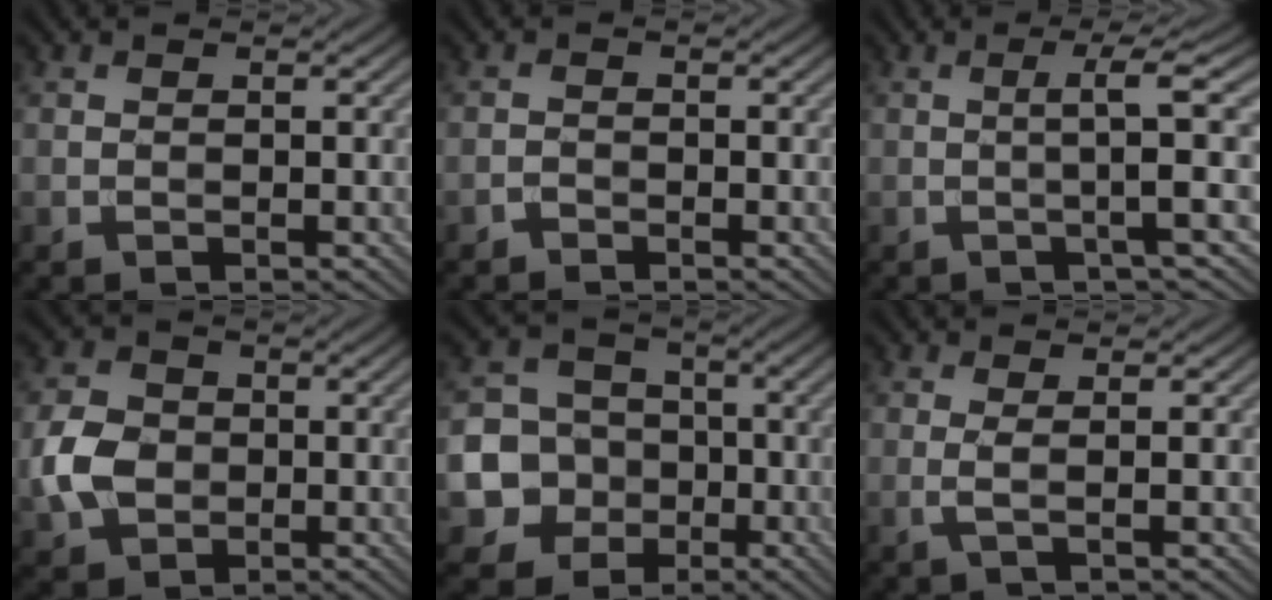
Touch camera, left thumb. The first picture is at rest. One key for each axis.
{"total": 0.8, "fx": -0.7, "fy": 0.3, "fz": 0.2, "tx": -0.002, "ty": 0.000, "tz": -0.017}
{"total": 4.9, "fx": 0.0, "fy": -0.1, "fz": 4.9, "tx": -0.085, "ty": 0.014, "tz": -0.009}
{"total": 5.8, "fx": -0.7, "fy": 4.7, "fz": 3.2, "tx": -0.086, "ty": -0.001, "tz": -0.021}
{"total": 9.3, "fx": -2.8, "fy": 8.5, "fz": 2.6, "tx": -0.067, "ty": -0.011, "tz": -0.084}
{"total": 1.7, "fx": 0.3, "fy": 0.3, "fz": 1.7, "tx": -0.035, "ty": 0.003, "tz": -0.002}